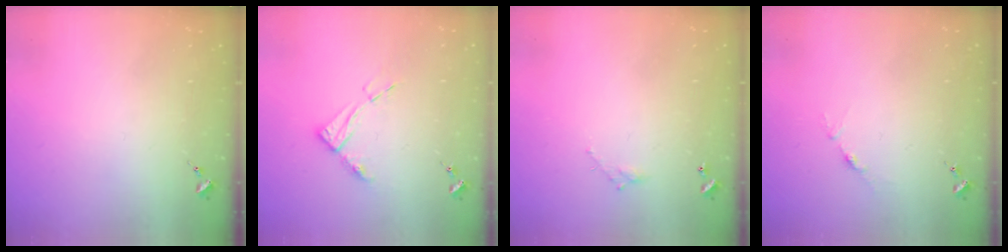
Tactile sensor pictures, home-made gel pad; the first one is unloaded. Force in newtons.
{"total": 8.7, "press": 8.6, "slide": 0.9}
{"total": 3.5, "press": 3.5, "slide": 0.2}
{"total": 3.8, "press": 3.8, "slide": 0.5}